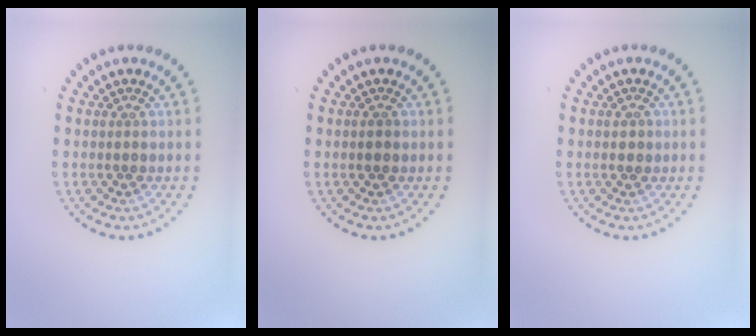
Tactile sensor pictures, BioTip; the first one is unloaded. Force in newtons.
{"total": 0.9, "press": 0.9, "slide": 0.0}
{"total": 0.8, "press": 0.8, "slide": 0.1}